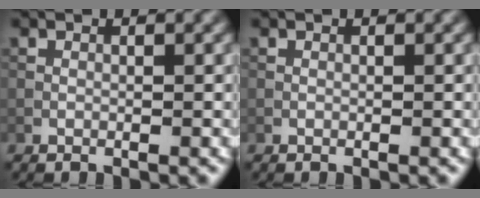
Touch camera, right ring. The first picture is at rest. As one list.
[{"total": 0.0}]